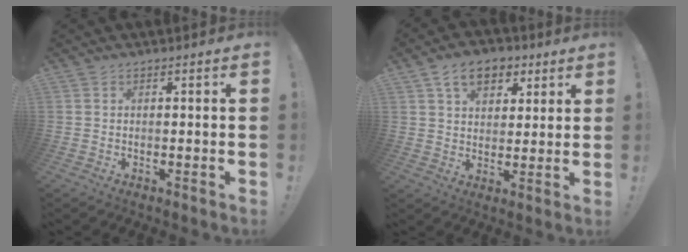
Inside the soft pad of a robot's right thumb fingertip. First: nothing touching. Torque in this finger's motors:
{"motor_torque": [-0.16, 0.40, 0.47, 0.14, 0.00]}